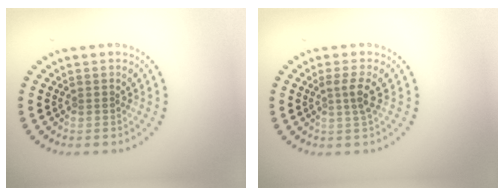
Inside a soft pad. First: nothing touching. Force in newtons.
{"total": 2.0, "press": 1.6, "slide": 1.2}